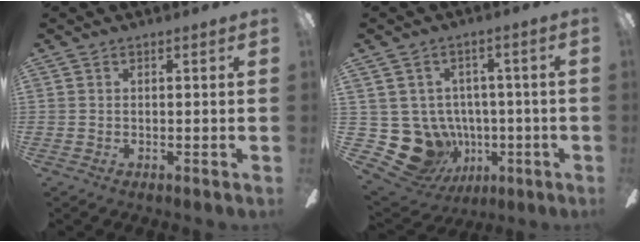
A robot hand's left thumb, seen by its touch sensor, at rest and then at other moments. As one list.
[{"total": 12.6, "force": [-2.6, 11.4, 4.6], "torque": [-0.132, -0.003, -0.027]}]